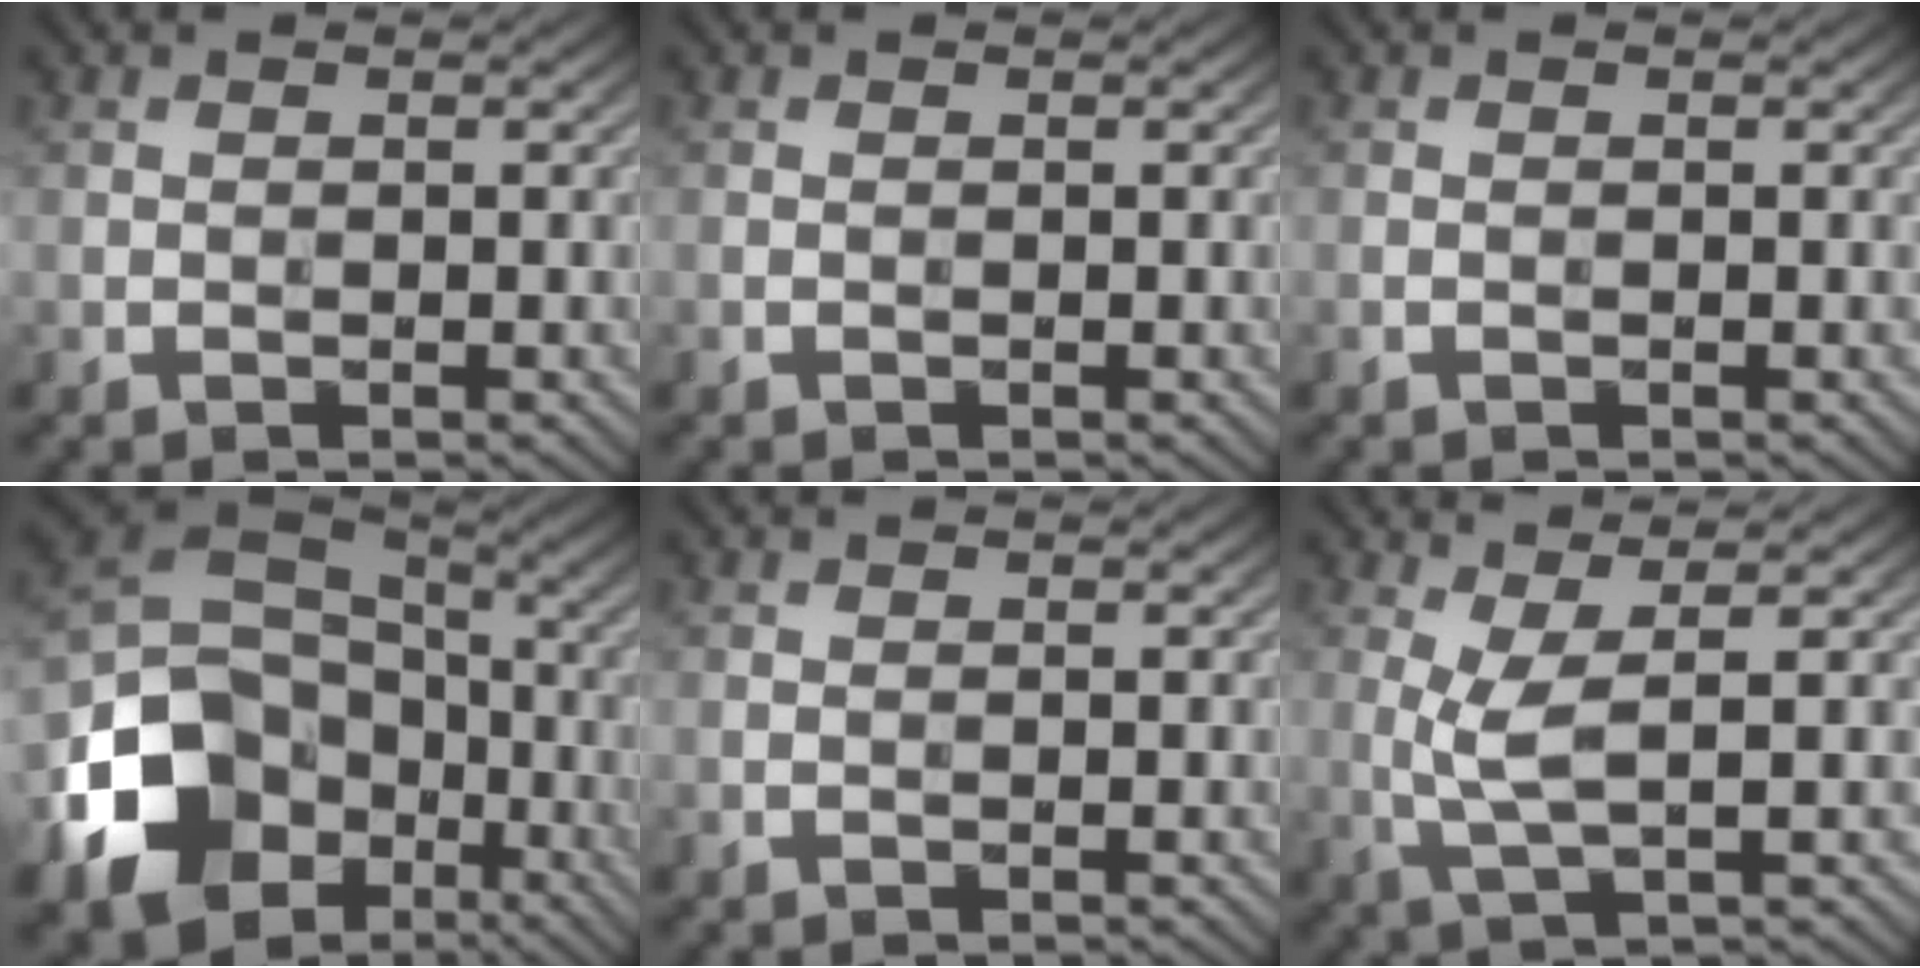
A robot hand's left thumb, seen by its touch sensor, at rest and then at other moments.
{"total": 0.0}
{"total": 0.0}
{"total": 18.1, "force": [-6.3, 14.0, 9.4], "torque": [-0.230, -0.038, -0.112]}
{"total": 0.0}
{"total": 3.9, "force": [1.3, 0.2, 3.6], "torque": [-0.090, 0.002, 0.027]}